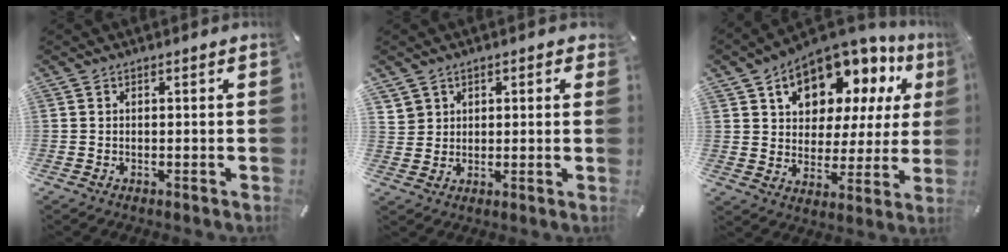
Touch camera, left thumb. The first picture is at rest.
{"total": 4.1, "force": [2.0, 3.6, -0.1], "torque": [0.003, -0.007, 0.036]}
{"total": 13.1, "force": [8.2, 8.5, 5.7], "torque": [-0.088, -0.066, 0.144]}